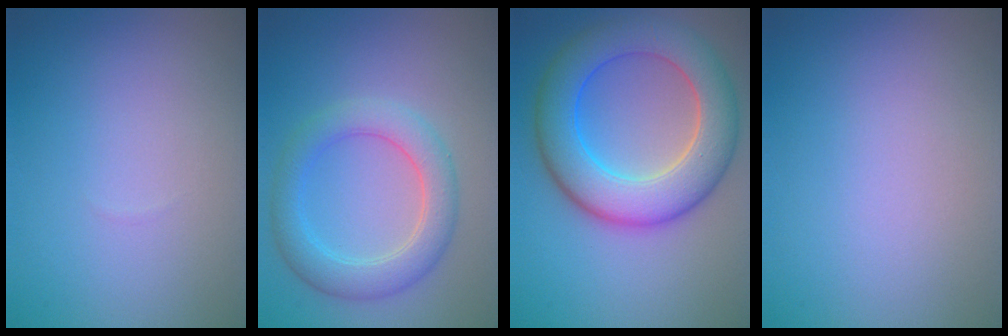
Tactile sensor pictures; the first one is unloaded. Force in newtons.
{"total": 4.2, "press": 4.2, "slide": 0.2}
{"total": 8.5, "press": 8.5, "slide": 0.4}
{"total": 0.0}